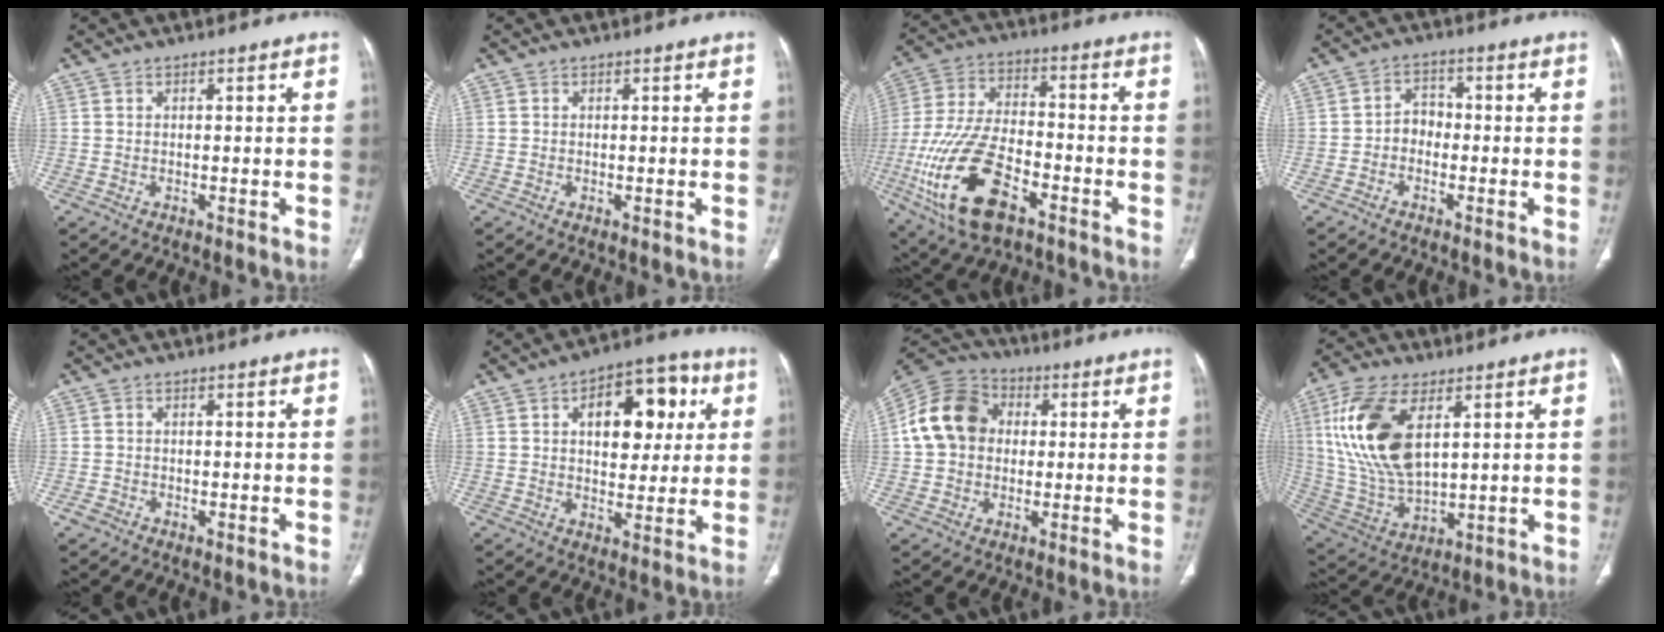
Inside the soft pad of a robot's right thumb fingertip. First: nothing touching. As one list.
[{"total": 0.0}, {"total": 19.9, "force": [-8.5, 9.5, 15.3], "torque": [-0.315, 0.022, -0.152]}, {"total": 3.8, "force": [-1.1, 3.0, 1.9], "torque": [-0.012, 0.021, -0.030]}, {"total": 1.5, "force": [-0.7, 1.1, 0.7], "torque": [-0.013, 0.006, -0.011]}, {"total": 14.8, "force": [4.2, 8.7, 11.2], "torque": [-0.106, 0.007, 0.060]}, {"total": 13.7, "force": [1.5, 11.2, 7.7], "torque": [-0.132, 0.025, 0.016]}, {"total": 18.6, "force": [5.8, 9.6, 14.8], "torque": [-0.302, -0.018, 0.119]}]